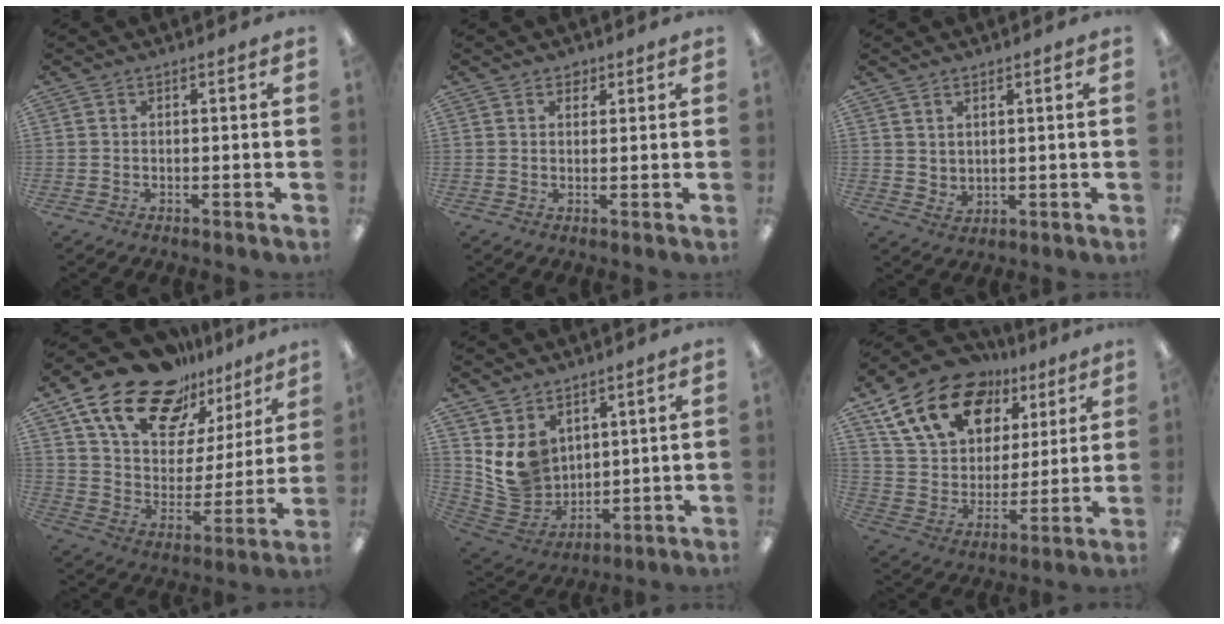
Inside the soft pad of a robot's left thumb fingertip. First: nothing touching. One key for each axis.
{"total": 2.0, "fx": 1.5, "fy": 1.2, "fz": 0.5, "tx": 0.005, "ty": -0.005, "tz": 0.023}
{"total": 2.9, "fx": 2.6, "fy": 1.3, "fz": 0.3, "tx": -0.001, "ty": -0.019, "tz": 0.048}
{"total": 21.0, "fx": 15.1, "fy": 10.9, "fz": 9.7, "tx": -0.179, "ty": -0.093, "tz": 0.271}
{"total": 10.5, "fx": 4.9, "fy": 8.6, "fz": 3.5, "tx": -0.095, "ty": -0.034, "tz": 0.103}
{"total": 19.7, "fx": 11.1, "fy": 13.1, "fz": 9.8, "tx": -0.170, "ty": -0.044, "tz": 0.207}